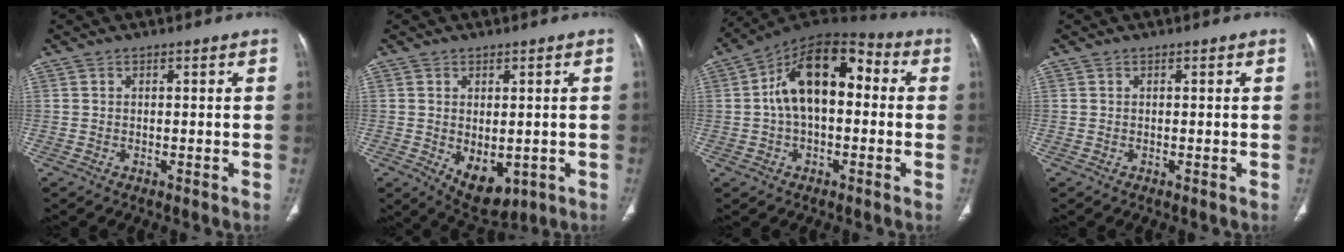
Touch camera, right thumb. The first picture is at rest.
{"total": 7.7, "force": [-1.6, 4.7, 5.9], "torque": [-0.074, -0.007, 0.000]}
{"total": 15.7, "force": [1.3, 9.0, 12.8], "torque": [-0.191, 0.044, 0.009]}
{"total": 0.0}